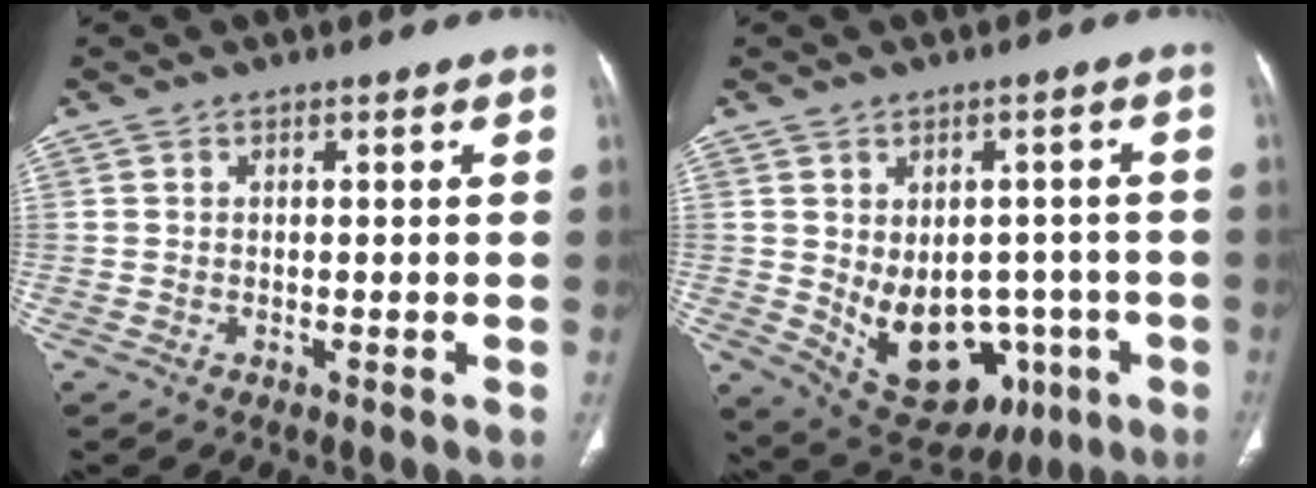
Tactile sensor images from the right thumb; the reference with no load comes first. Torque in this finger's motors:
{"motor_torque": [-0.58, 1.00, 0.57, 0.55, 0.14]}